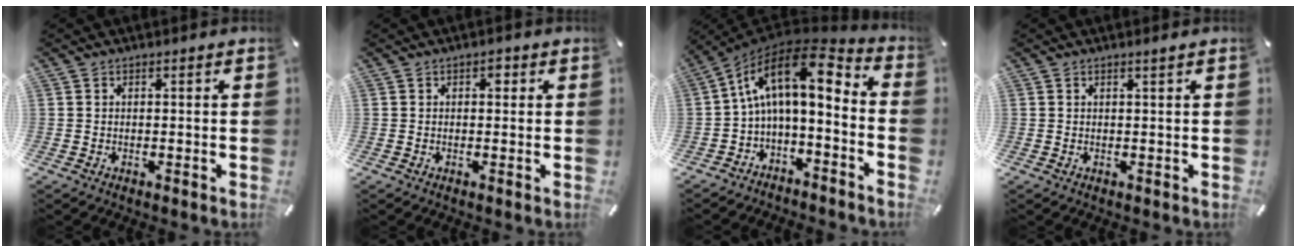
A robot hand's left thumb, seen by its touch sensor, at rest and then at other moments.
{"total": 1.8, "force": [0.3, 1.3, 1.2], "torque": [-0.009, 0.002, 0.000]}
{"total": 14.1, "force": [3.1, 6.9, 11.9], "torque": [-0.216, -0.019, 0.049]}
{"total": 1.0, "force": [0.6, -0.1, 0.8], "torque": [-0.015, 0.000, 0.010]}